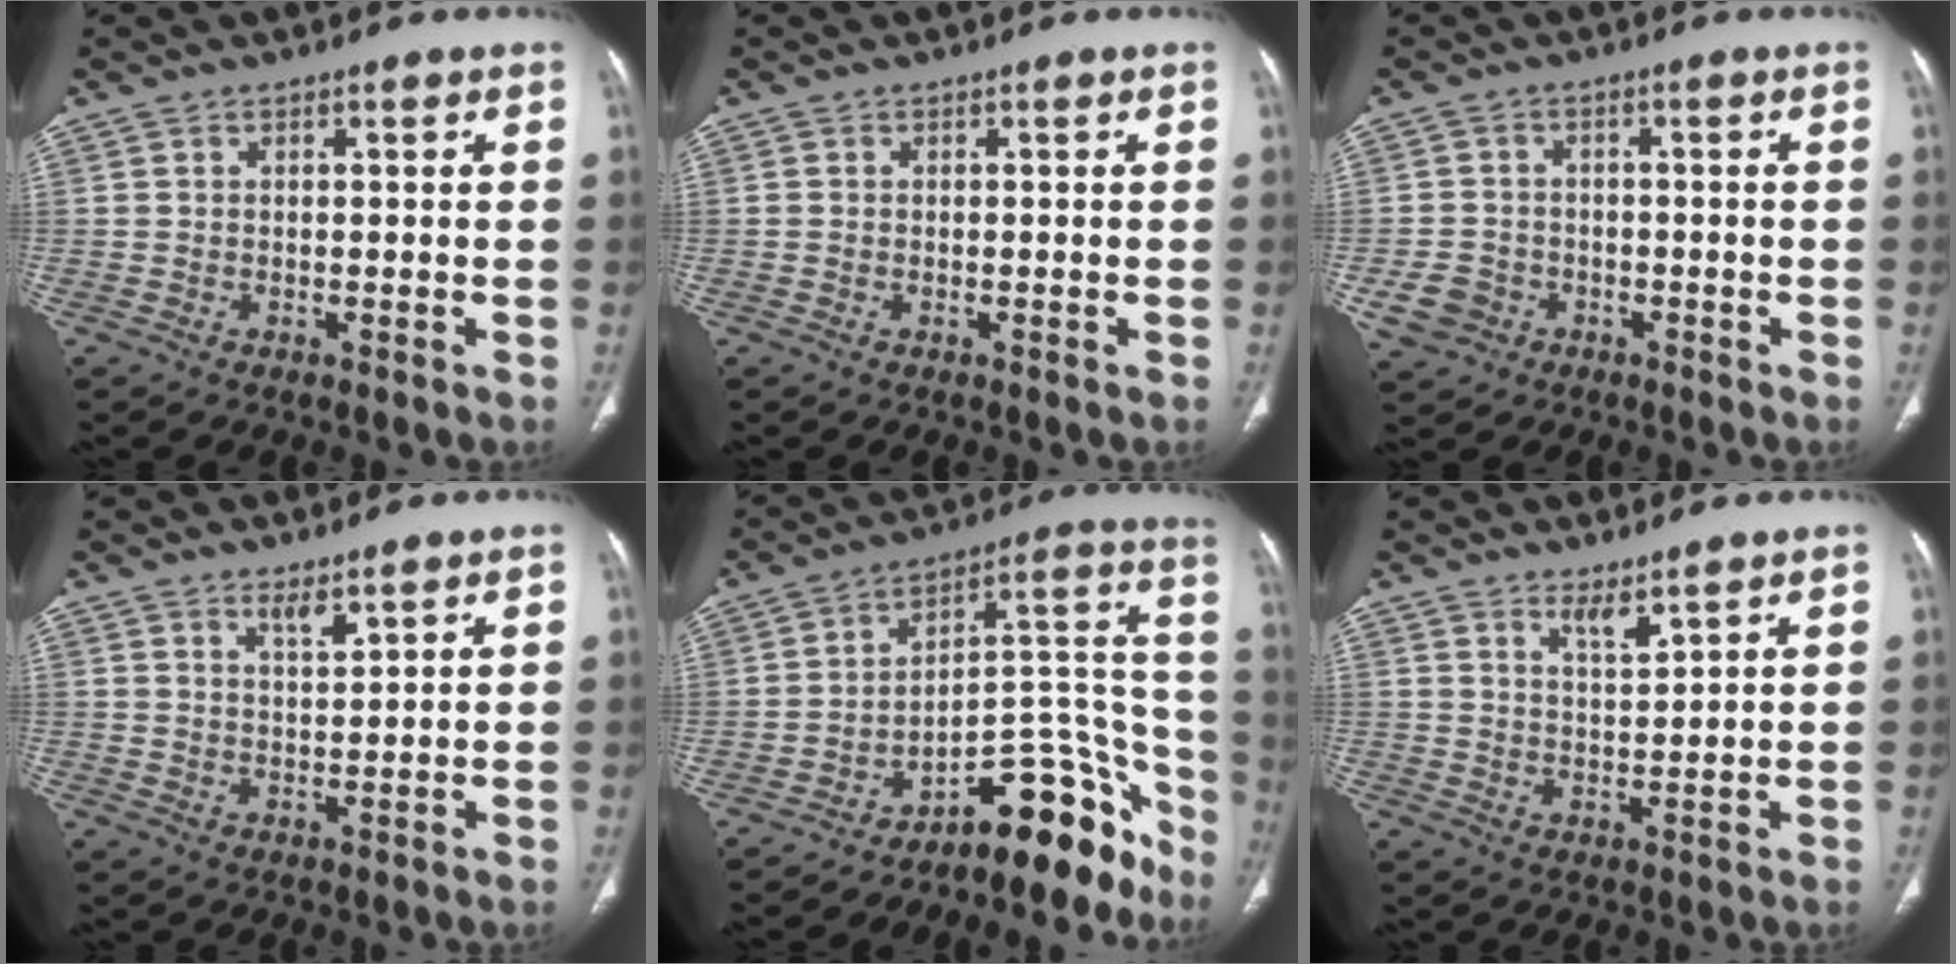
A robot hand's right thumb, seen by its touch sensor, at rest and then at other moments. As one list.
[{"total": 0.0}, {"total": 5.3, "force": [-2.2, 4.5, 1.6], "torque": [-0.024, 0.015, -0.035]}, {"total": 2.7, "force": [2.1, 0.6, 1.6], "torque": [-0.022, -0.021, 0.043]}, {"total": 18.0, "force": [-13.9, 6.8, 9.3], "torque": [-0.049, 0.156, -0.211]}, {"total": 3.3, "force": [2.7, 0.6, 1.9], "torque": [-0.029, -0.029, 0.054]}]